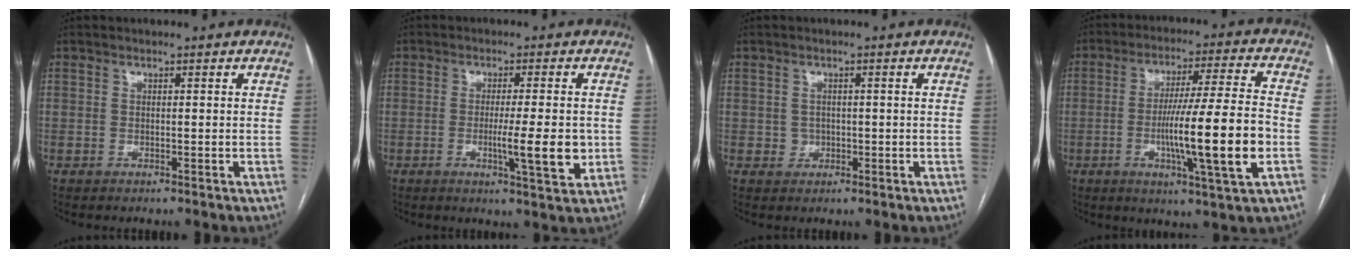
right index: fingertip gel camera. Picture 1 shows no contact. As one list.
[{"total": 7.1, "force": [-1.3, 0.4, 6.9], "torque": [-0.108, -0.010, -0.019]}, {"total": 1.5, "force": [-0.2, 1.4, 0.5], "torque": [-0.008, 0.004, 0.002]}, {"total": 15.4, "force": [-3.5, -0.6, 15.0], "torque": [-0.256, -0.010, -0.062]}]